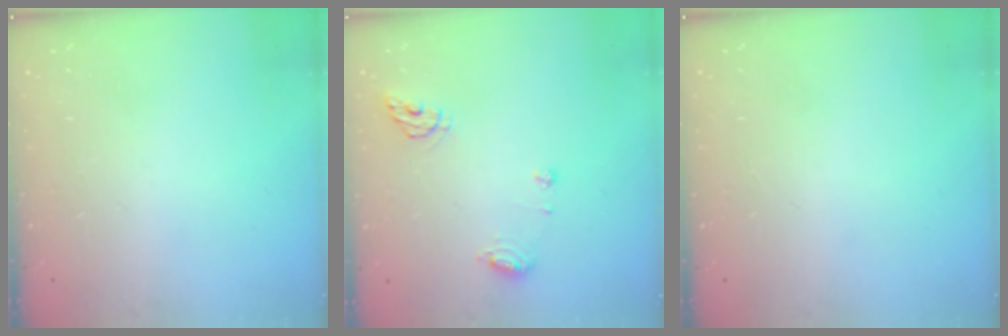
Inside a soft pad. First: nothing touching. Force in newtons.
{"total": 7.2, "press": 7.2, "slide": 0.8}
{"total": 0.0}